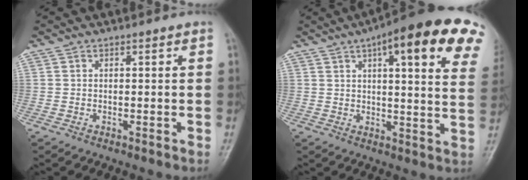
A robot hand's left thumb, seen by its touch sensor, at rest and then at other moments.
{"total": 23.6, "force": [12.0, 6.2, 19.3], "torque": [-0.237, -0.010, 0.144]}